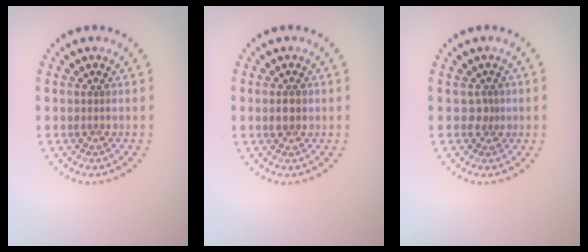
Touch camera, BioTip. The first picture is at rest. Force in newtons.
{"total": 1.2, "press": 1.1, "slide": 0.1}
{"total": 0.9, "press": 0.5, "slide": 0.7}